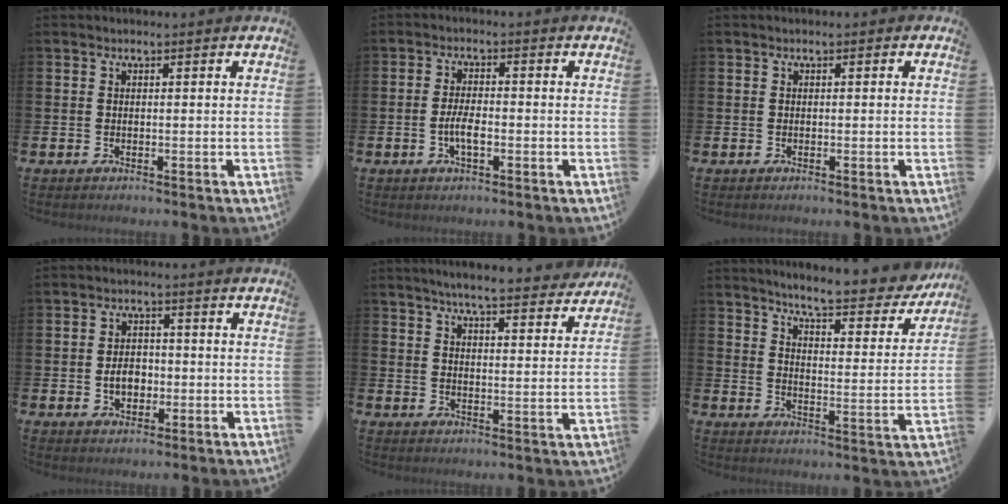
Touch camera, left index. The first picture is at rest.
{"total": 3.3, "force": [-0.9, 1.2, 2.9], "torque": [-0.052, 0.003, -0.017]}
{"total": 0.0}
{"total": 3.6, "force": [-0.8, 2.7, 2.3], "torque": [-0.030, -0.001, -0.021]}
{"total": 5.9, "force": [5.6, 0.1, 1.7], "torque": [-0.040, -0.036, 0.096]}
{"total": 6.4, "force": [6.0, 0.5, 2.0], "torque": [-0.054, -0.052, 0.097]}